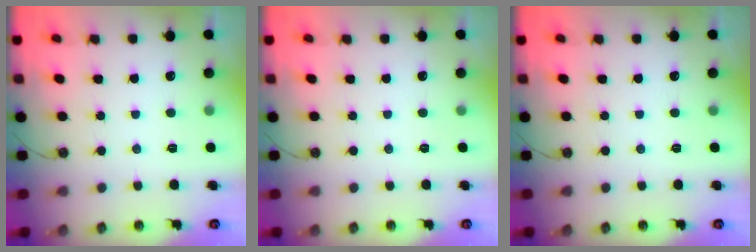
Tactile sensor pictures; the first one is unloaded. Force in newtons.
{"total": 0.0}
{"total": 0.0}